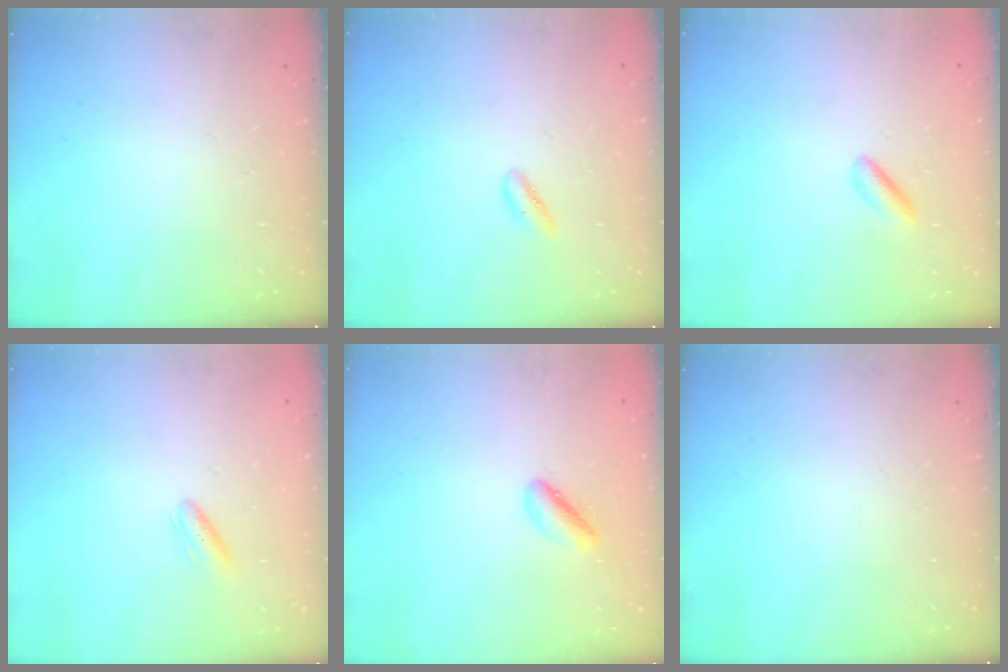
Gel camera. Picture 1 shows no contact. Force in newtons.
{"total": 4.4, "press": 4.1, "slide": 1.4}
{"total": 1.9, "press": 1.8, "slide": 0.7}
{"total": 3.3, "press": 3.0, "slide": 1.3}
{"total": 2.5, "press": 2.5, "slide": 0.5}
{"total": 0.0}